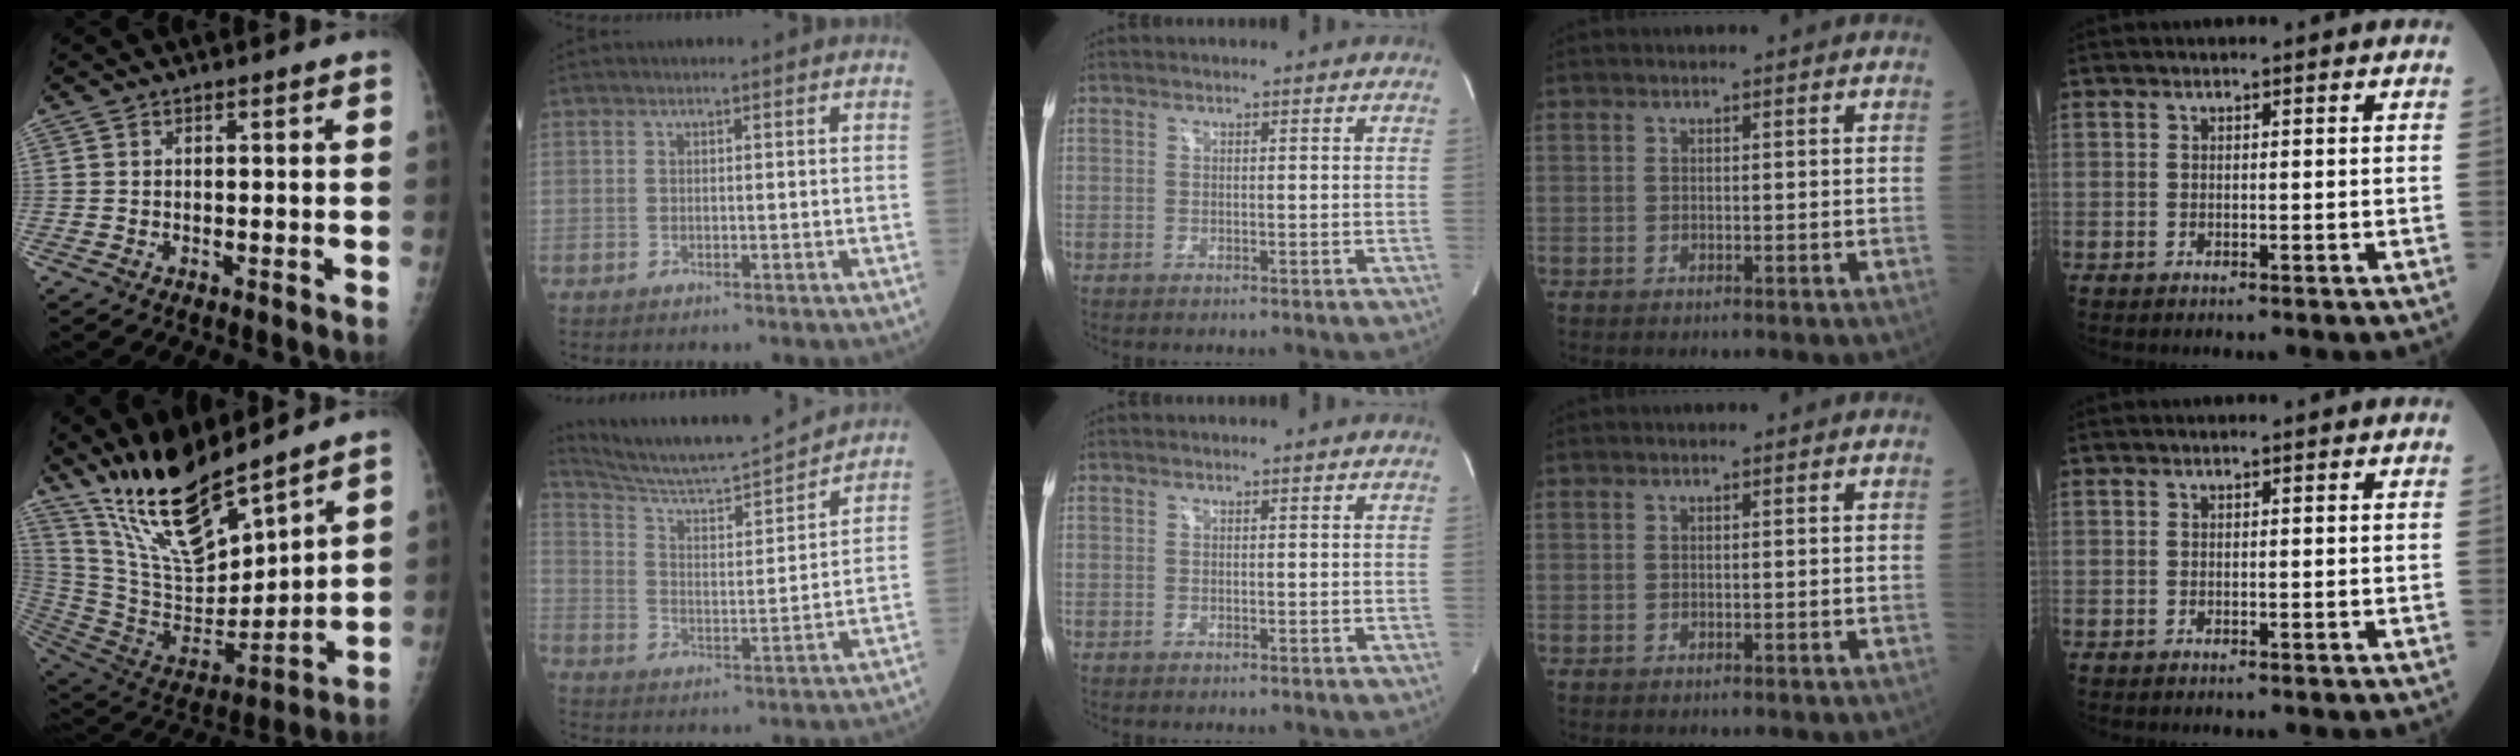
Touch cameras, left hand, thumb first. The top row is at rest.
{"thumb": {"total": 19.6, "force": [15.8, 5.1, 10.4], "torque": [-0.153, -0.096, 0.307]}, "index": {"total": 17.2, "force": [16.4, -0.7, 5.1], "torque": [-0.099, -0.017, 0.253]}}